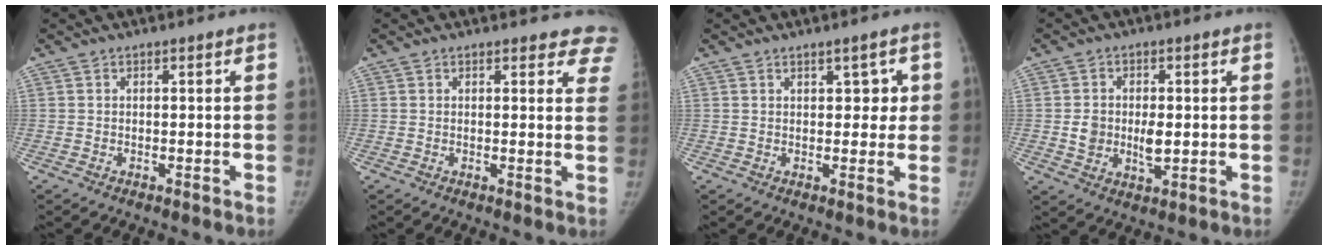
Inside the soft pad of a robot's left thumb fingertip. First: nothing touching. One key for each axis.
{"total": 6.9, "fx": 6.3, "fy": 2.8, "fz": 0.7, "tx": 0.046, "ty": -0.026, "tz": 0.036}
{"total": 3.6, "fx": 1.0, "fy": 2.1, "fz": 2.7, "tx": -0.003, "ty": -0.003, "tz": 0.010}
{"total": 6.9, "fx": -0.5, "fy": 4.5, "fz": 5.2, "tx": -0.073, "ty": -0.003, "tz": -0.002}